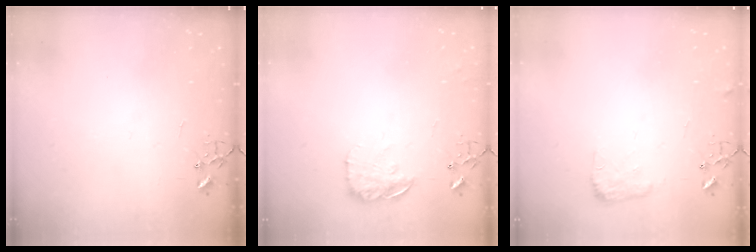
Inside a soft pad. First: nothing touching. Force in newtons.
{"total": 12.9, "press": 12.8, "slide": 0.6}
{"total": 8.3, "press": 8.3, "slide": 0.2}